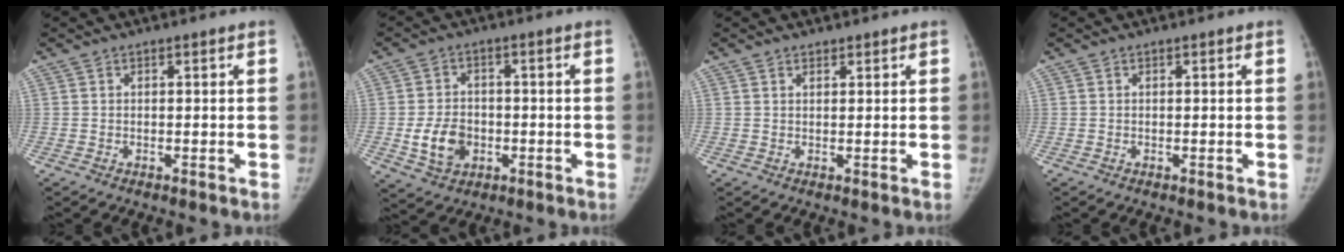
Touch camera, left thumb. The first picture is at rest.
{"total": 7.6, "force": [-1.6, 5.9, 4.5], "torque": [-0.062, 0.007, -0.020]}
{"total": 1.1, "force": [0.9, 0.5, 0.2], "torque": [0.002, -0.007, 0.013]}
{"total": 0.0}